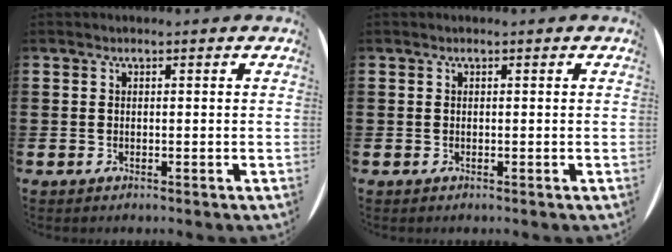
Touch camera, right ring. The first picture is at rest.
{"total": 0.0}